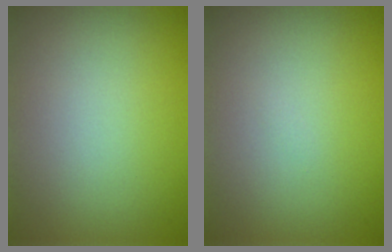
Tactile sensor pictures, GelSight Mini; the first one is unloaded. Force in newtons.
{"total": 0.0}